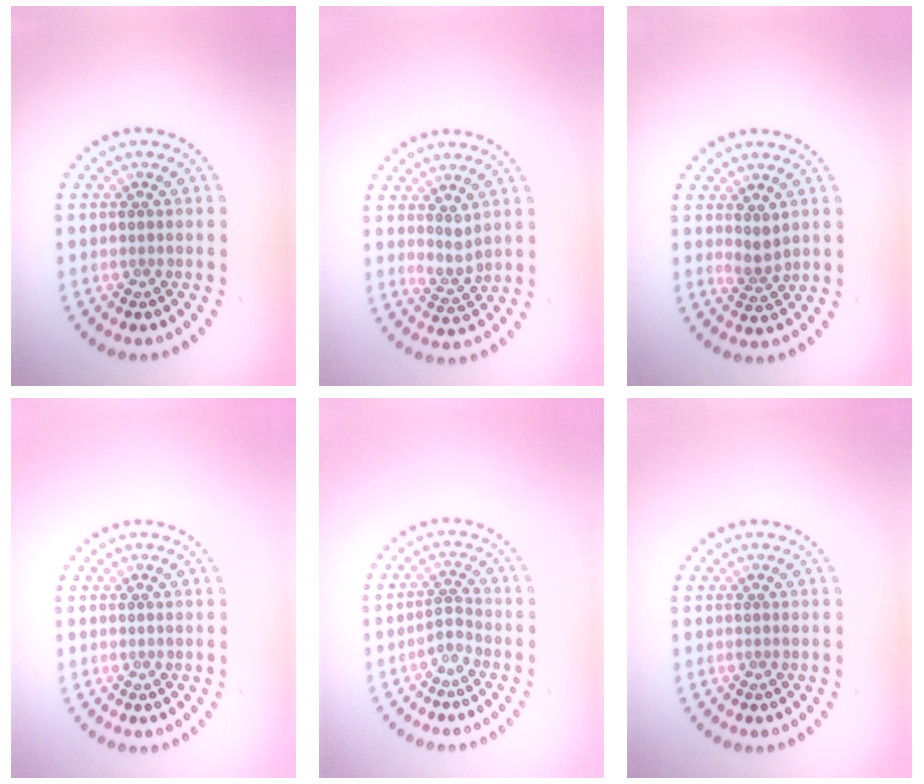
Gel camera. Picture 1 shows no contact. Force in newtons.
{"total": 1.6, "press": 1.3, "slide": 1.0}
{"total": 1.6, "press": 1.2, "slide": 1.0}
{"total": 0.0}
{"total": 1.4, "press": 0.8, "slide": 1.1}
{"total": 0.0}